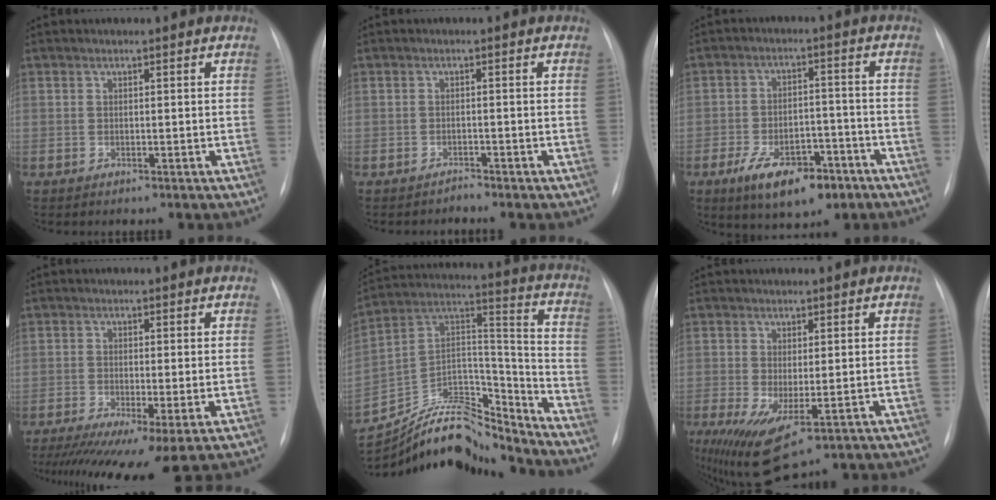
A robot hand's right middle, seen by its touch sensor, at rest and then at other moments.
{"total": 0.9, "force": [-0.9, -0.1, -0.2], "torque": [0.007, -0.006, -0.013]}
{"total": 11.0, "force": [-6.5, 5.0, 7.4], "torque": [-0.119, 0.001, -0.099]}
{"total": 10.5, "force": [-6.2, 2.0, 8.2], "torque": [-0.135, -0.023, -0.101]}
{"total": 23.6, "force": [-22.2, 4.8, 6.3], "torque": [-0.154, 0.045, -0.366]}
{"total": 7.5, "force": [-2.2, 2.5, 6.7], "torque": [-0.117, -0.025, -0.022]}